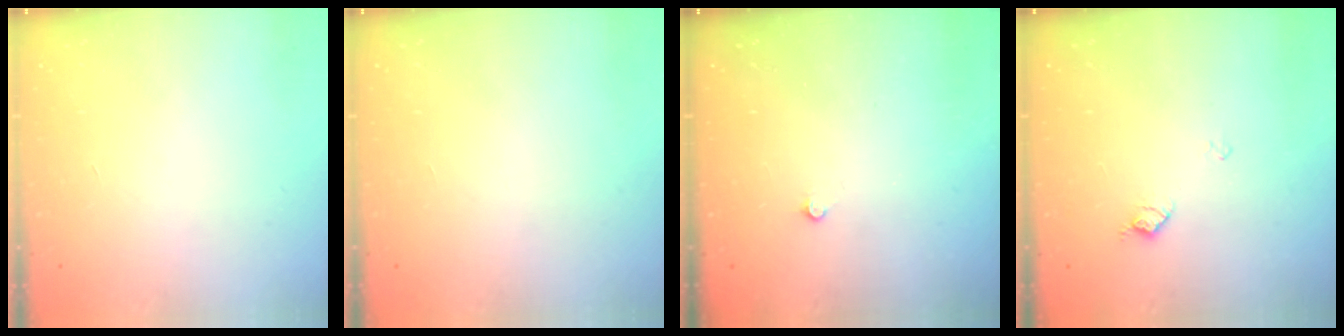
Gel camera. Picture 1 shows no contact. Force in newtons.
{"total": 0.0}
{"total": 2.0, "press": 1.9, "slide": 0.3}
{"total": 6.8, "press": 6.8, "slide": 0.8}